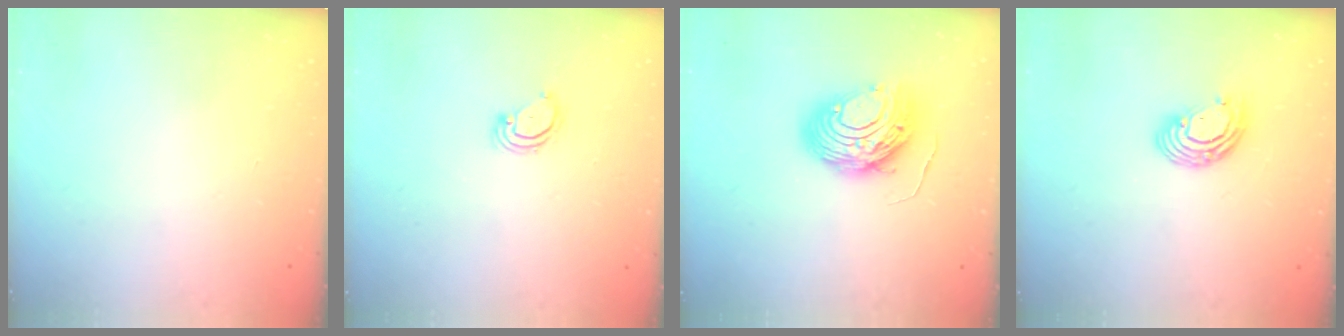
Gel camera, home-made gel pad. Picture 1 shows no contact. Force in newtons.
{"total": 2.8, "press": 2.8, "slide": 0.2}
{"total": 11.1, "press": 11.0, "slide": 1.0}
{"total": 8.4, "press": 8.3, "slide": 1.4}